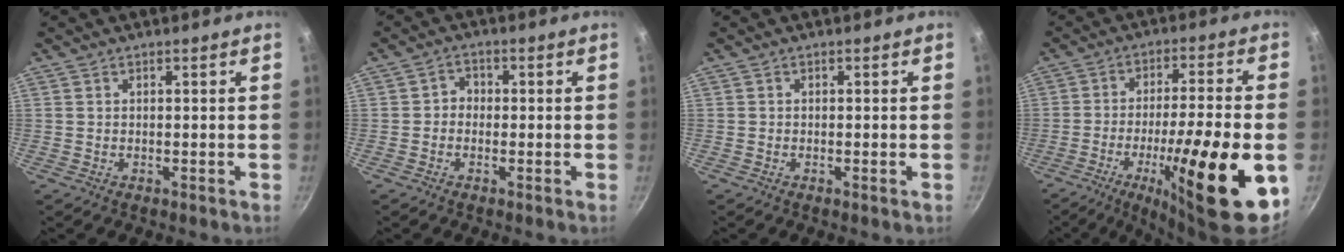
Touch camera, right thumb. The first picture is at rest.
{"total": 2.4, "force": [-0.7, 2.1, 1.0], "torque": [-0.003, 0.013, -0.019]}
{"total": 0.7, "force": [-0.3, 0.0, 0.6], "torque": [-0.015, 0.002, -0.006]}
{"total": 21.8, "force": [-7.6, 4.2, 20.1], "torque": [-0.301, 0.024, -0.116]}